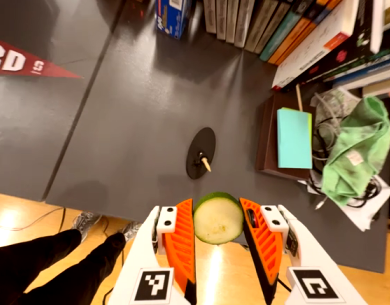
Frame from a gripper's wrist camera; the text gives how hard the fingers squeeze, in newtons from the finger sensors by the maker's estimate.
{"total": 9.3, "left": 9.7, "right": 8.9}